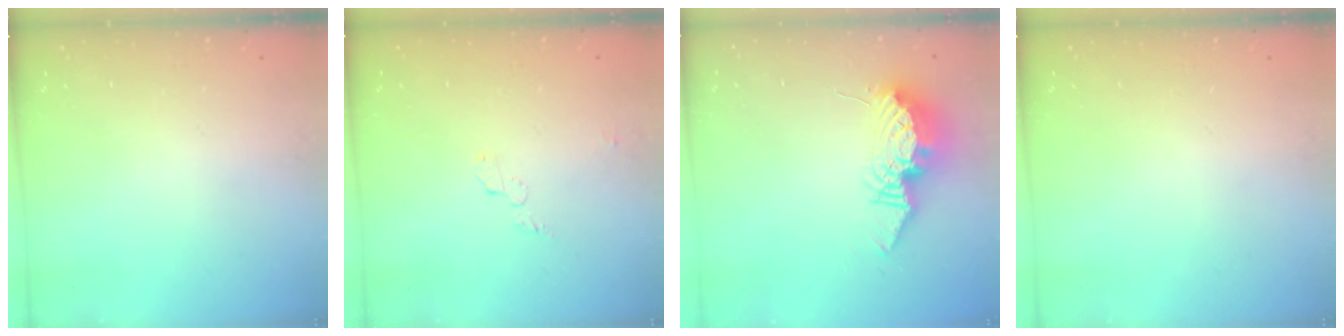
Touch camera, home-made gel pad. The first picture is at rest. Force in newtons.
{"total": 3.9, "press": 3.9, "slide": 0.4}
{"total": 11.8, "press": 11.8, "slide": 1.1}
{"total": 0.0}